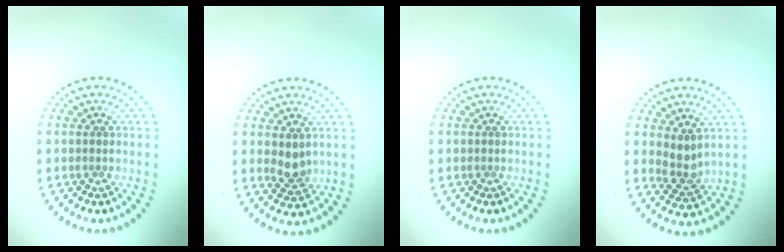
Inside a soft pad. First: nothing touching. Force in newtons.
{"total": 2.0, "press": 2.0, "slide": 0.6}
{"total": 0.0}
{"total": 2.0, "press": 1.7, "slide": 1.1}